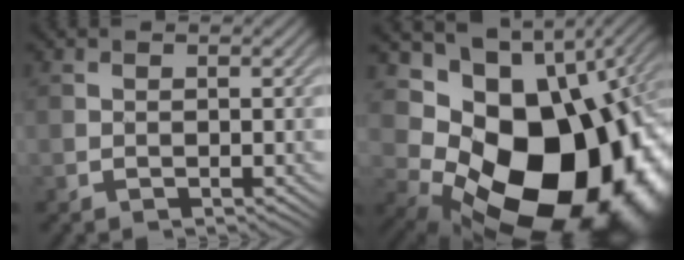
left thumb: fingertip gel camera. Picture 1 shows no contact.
{"total": 18.5, "force": [-0.5, 12.5, 13.6], "torque": [-0.228, -0.047, 0.021]}